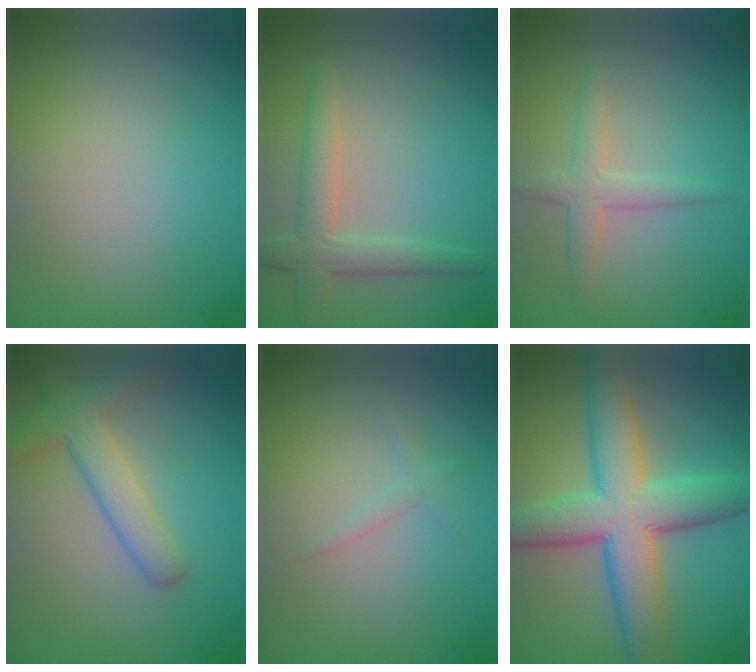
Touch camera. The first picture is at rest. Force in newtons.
{"total": 3.6, "press": 3.6, "slide": 0.2}
{"total": 2.3, "press": 2.3, "slide": 0.1}
{"total": 4.2, "press": 4.2, "slide": 0.2}
{"total": 0.8, "press": 0.8, "slide": 0.0}
{"total": 9.9, "press": 9.9, "slide": 0.4}